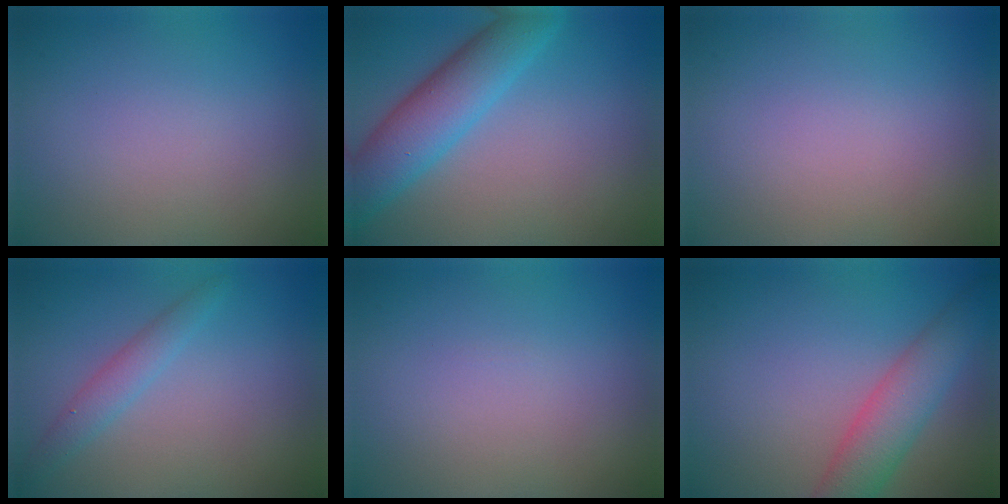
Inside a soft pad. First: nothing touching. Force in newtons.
{"total": 5.7, "press": 5.7, "slide": 0.1}
{"total": 0.0}
{"total": 1.9, "press": 1.9, "slide": 0.0}
{"total": 0.0}
{"total": 4.9, "press": 4.9, "slide": 0.2}